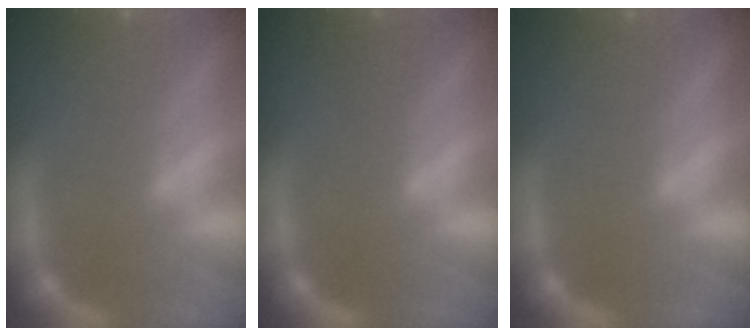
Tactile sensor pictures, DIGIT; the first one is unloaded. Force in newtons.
{"total": 1.0}
{"total": 0.0}